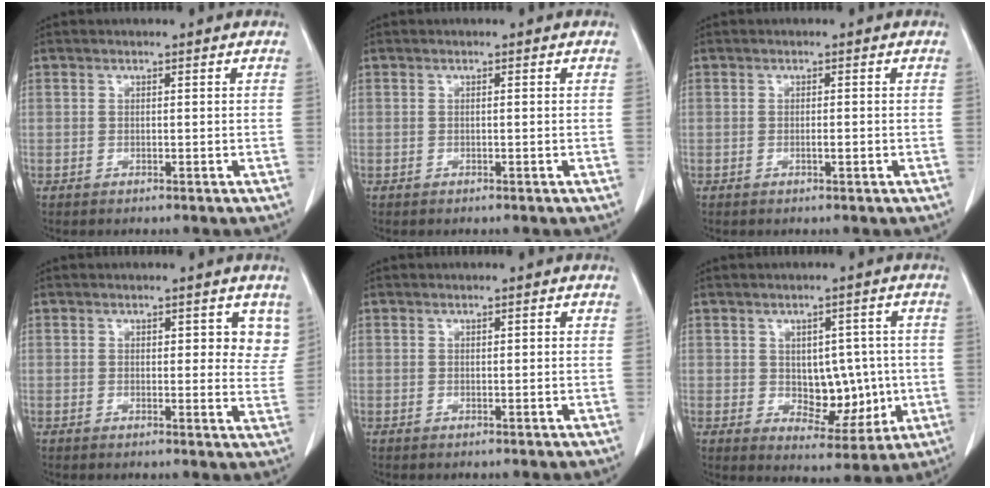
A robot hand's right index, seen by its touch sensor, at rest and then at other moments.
{"total": 0.0}
{"total": 0.8, "force": [-0.1, 0.1, 0.7], "torque": [-0.012, 0.002, 0.002]}
{"total": 5.5, "force": [2.7, 2.6, 4.0], "torque": [-0.029, -0.008, 0.026]}
{"total": 0.6, "force": [0.2, 0.1, 0.6], "torque": [-0.013, 0.001, 0.003]}
{"total": 8.2, "force": [-0.1, 5.1, 6.4], "torque": [-0.073, 0.007, 0.017]}